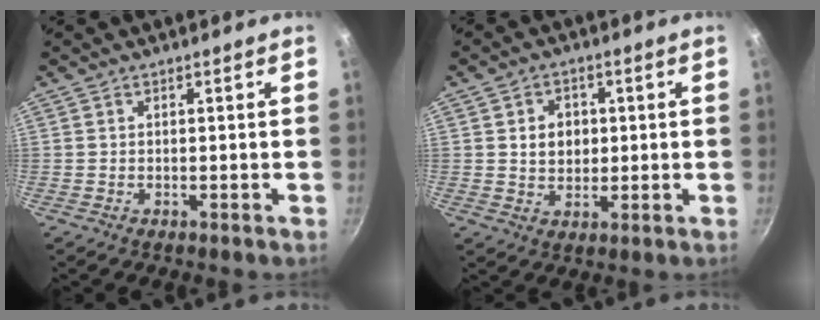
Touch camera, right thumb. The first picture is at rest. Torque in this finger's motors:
{"motor_torque": [-0.10, 0.20, 0.04, 0.02, 0.02]}